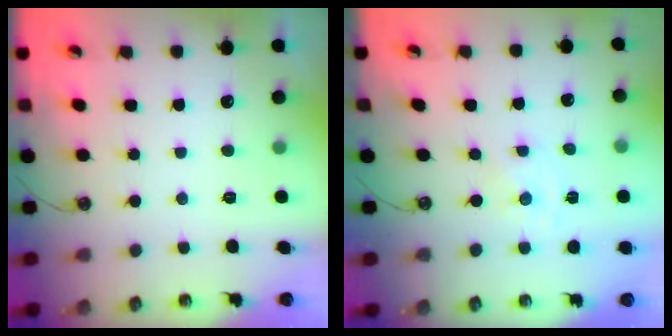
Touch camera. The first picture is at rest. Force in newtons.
{"total": 0.0}